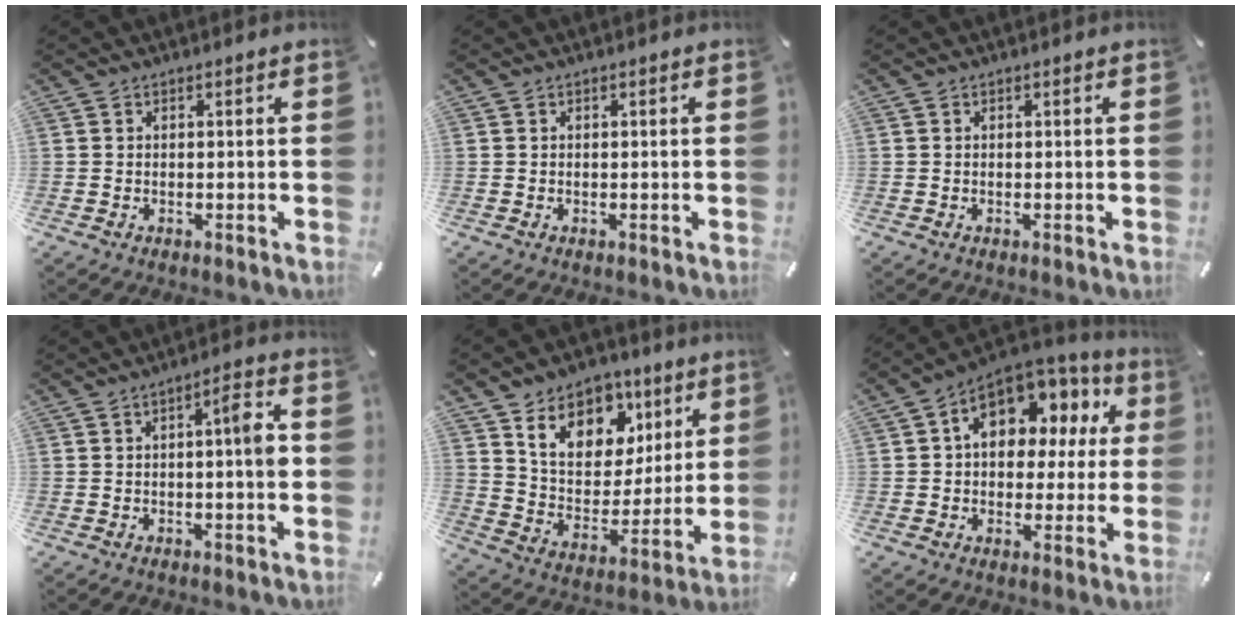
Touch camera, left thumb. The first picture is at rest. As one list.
[{"total": 0.0}, {"total": 0.0}, {"total": 6.2, "force": [-0.1, 0.9, 6.2], "torque": [-0.093, 0.004, -0.010]}, {"total": 13.6, "force": [7.7, 10.3, 4.4], "torque": [-0.074, -0.051, 0.144]}, {"total": 12.8, "force": [4.3, 8.7, 8.3], "torque": [-0.129, -0.019, 0.077]}]